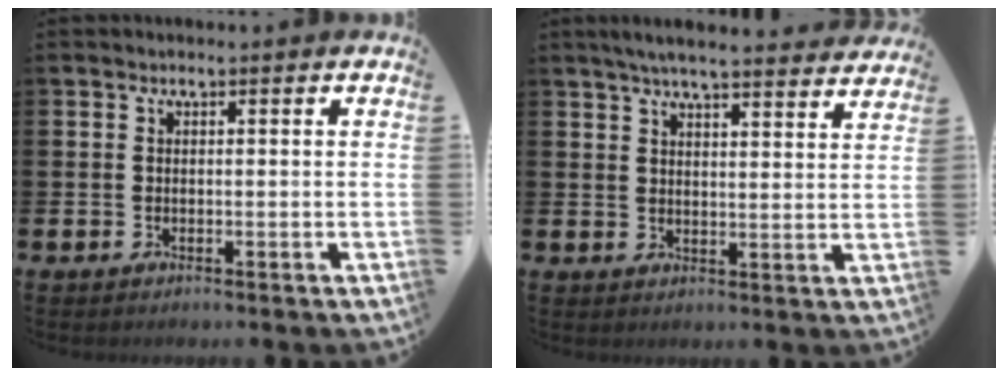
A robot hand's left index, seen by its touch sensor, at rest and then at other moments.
{"total": 5.5, "force": [5.2, 0.1, 1.6], "torque": [-0.036, -0.028, 0.090]}